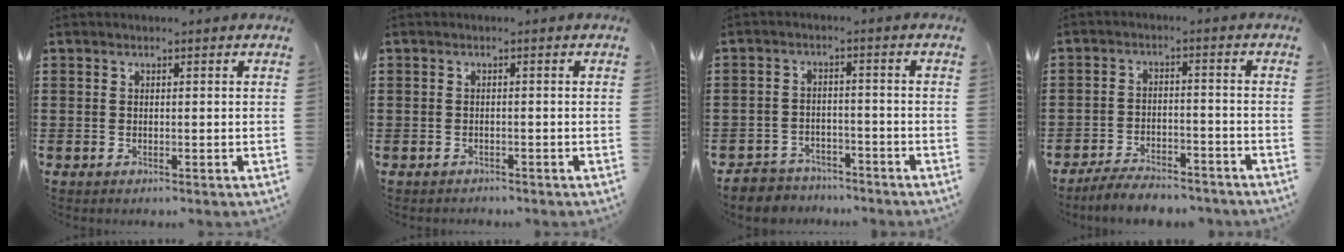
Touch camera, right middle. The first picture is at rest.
{"total": 0.9, "force": [-0.8, 0.4, -0.2], "torque": [0.003, 0.002, -0.019]}
{"total": 3.8, "force": [-3.7, 1.0, -0.1], "torque": [-0.011, 0.000, -0.080]}
{"total": 4.7, "force": [-4.6, 0.6, 1.1], "torque": [-0.025, 0.002, -0.093]}